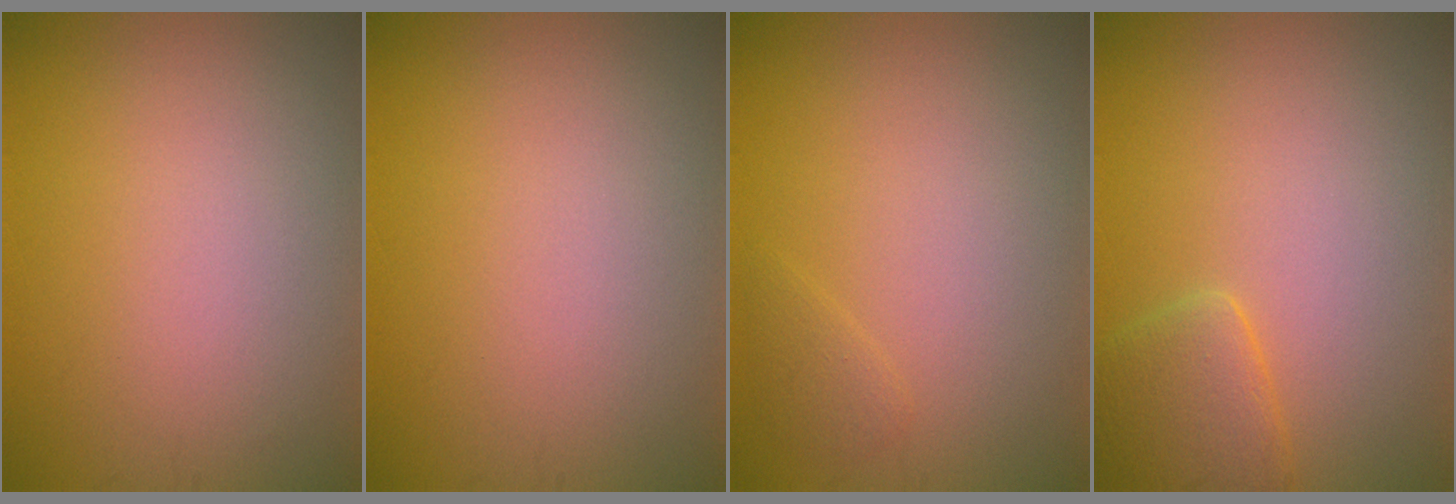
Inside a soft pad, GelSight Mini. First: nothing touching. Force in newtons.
{"total": 0.0}
{"total": 0.9, "press": 0.9, "slide": 0.1}
{"total": 2.9, "press": 2.9, "slide": 0.2}